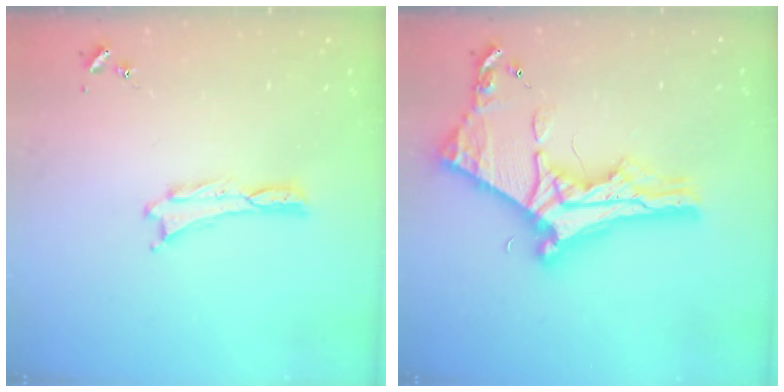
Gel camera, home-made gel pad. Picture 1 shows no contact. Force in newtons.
{"total": 11.3, "press": 11.3, "slide": 0.9}